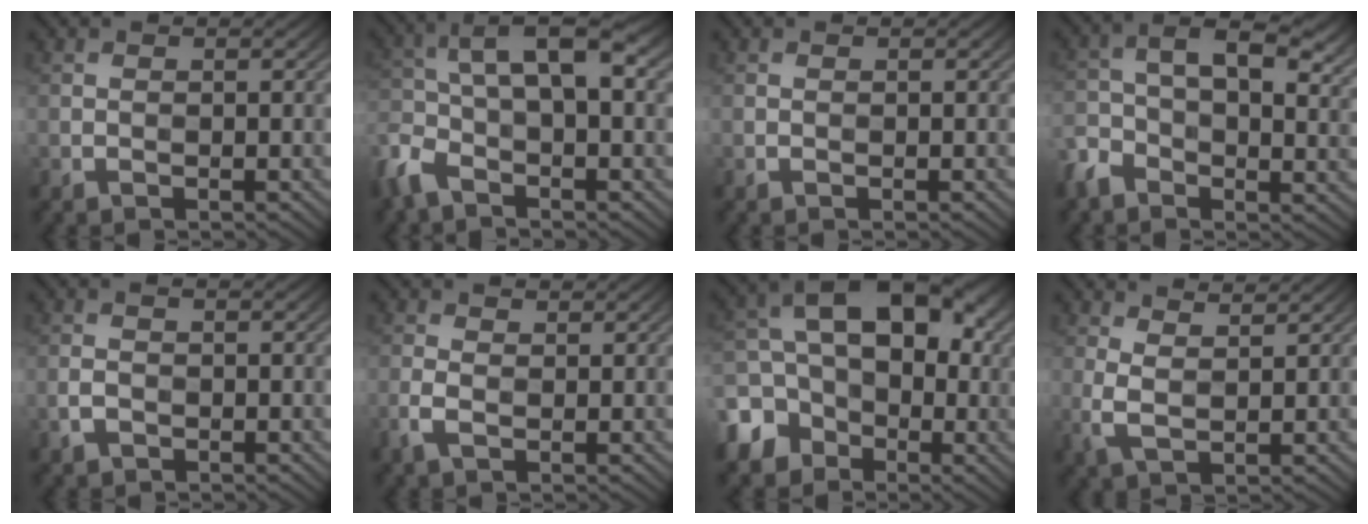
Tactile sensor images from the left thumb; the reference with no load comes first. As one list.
[{"total": 9.7, "force": [-2.5, 4.5, 8.2], "torque": [-0.179, 0.001, -0.071]}, {"total": 0.0}, {"total": 10.3, "force": [-0.2, 6.5, 8.0], "torque": [-0.157, -0.006, -0.016]}, {"total": 1.8, "force": [-0.6, 1.1, 1.4], "torque": [-0.034, -0.001, -0.012]}, {"total": 2.5, "force": [-0.1, 1.5, 2.0], "torque": [-0.054, 0.001, -0.004]}, {"total": 14.0, "force": [-3.5, 10.5, 8.5], "torque": [-0.153, -0.007, -0.075]}, {"total": 3.8, "force": [2.5, 1.3, 2.6], "torque": [-0.068, 0.000, 0.051]}]